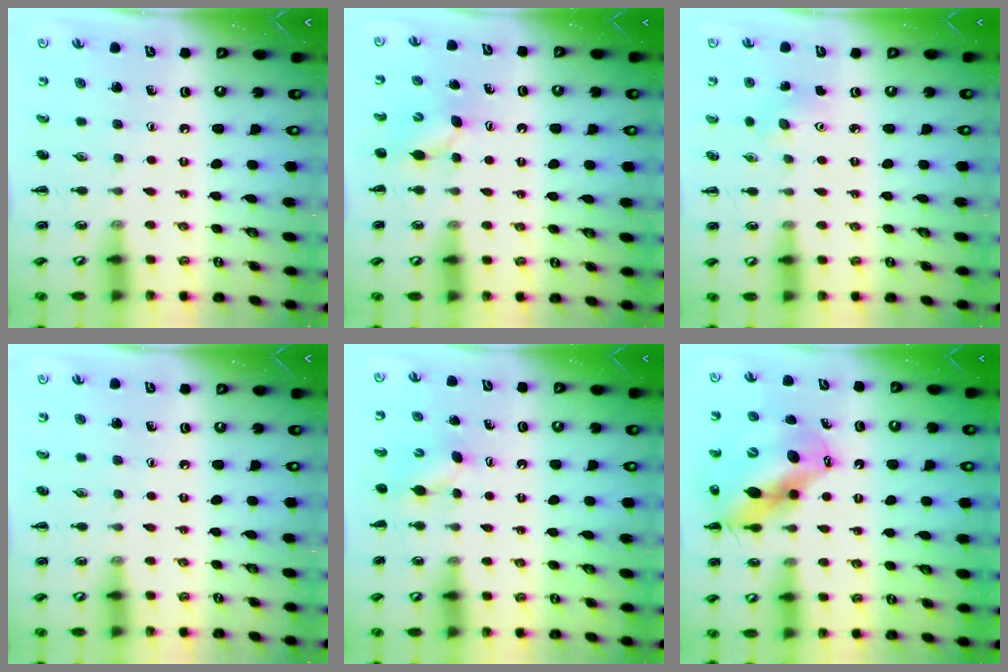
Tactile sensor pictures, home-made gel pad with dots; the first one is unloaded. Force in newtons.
{"total": 4.6, "press": 4.5, "slide": 0.4}
{"total": 5.5, "press": 5.2, "slide": 1.7}
{"total": 0.0}
{"total": 3.1, "press": 3.1, "slide": 0.7}
{"total": 14.4, "press": 13.8, "slide": 4.2}